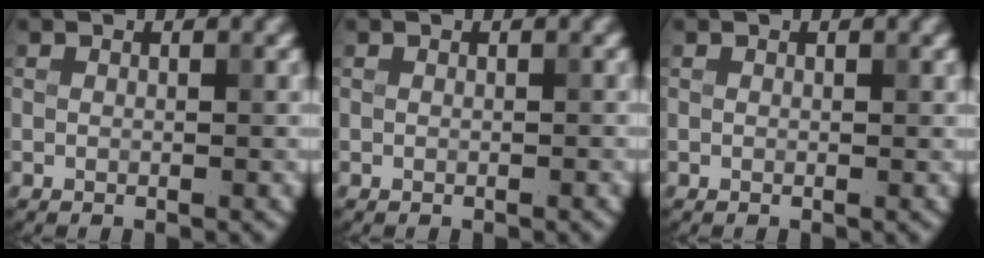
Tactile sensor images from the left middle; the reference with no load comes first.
{"total": 0.0}
{"total": 0.0}